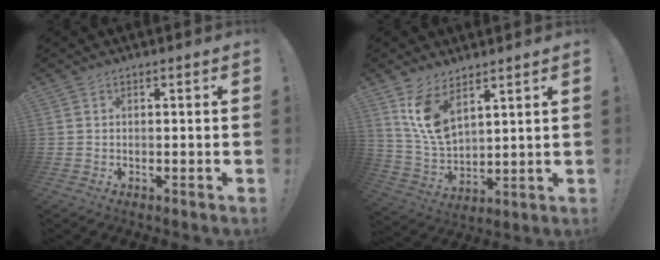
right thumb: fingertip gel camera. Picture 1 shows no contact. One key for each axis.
{"total": 11.0, "fx": 7.1, "fy": 5.4, "fz": 6.5, "tx": -0.128, "ty": -0.040, "tz": 0.139}